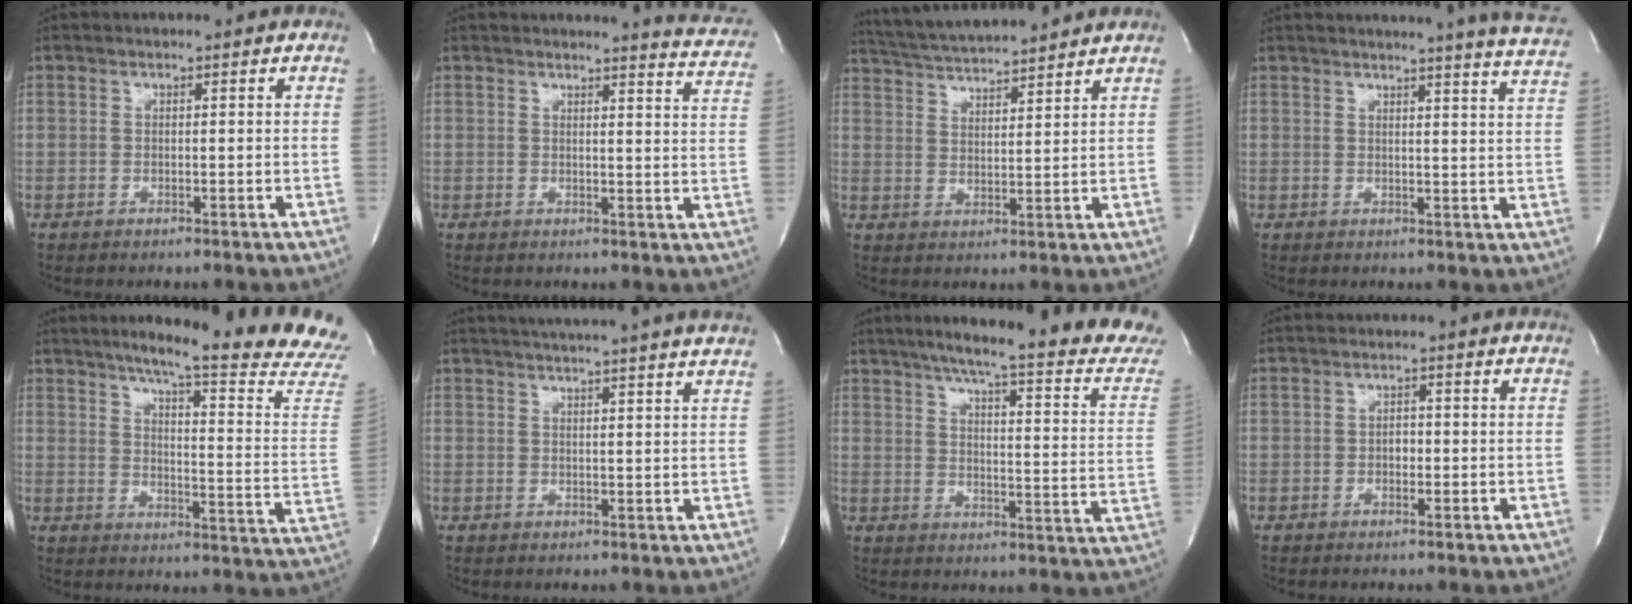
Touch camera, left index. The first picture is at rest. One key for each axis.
{"total": 8.6, "fx": 8.6, "fy": 0.0, "fz": 1.0, "tx": -0.003, "ty": -0.071, "tz": 0.068}
{"total": 11.4, "fx": 10.7, "fy": 0.0, "fz": 4.0, "tx": -0.081, "ty": 0.021, "tz": 0.174}
{"total": 13.6, "fx": 12.7, "fy": -1.3, "fz": 4.6, "tx": -0.066, "ty": -0.079, "tz": 0.127}
{"total": 23.0, "fx": 19.7, "fy": -0.7, "fz": 11.9, "tx": -0.170, "ty": -0.092, "tz": 0.239}
{"total": 16.9, "fx": 15.1, "fy": -0.6, "fz": 7.5, "tx": -0.126, "ty": 0.002, "tz": 0.187}
{"total": 25.7, "fx": 22.0, "fy": 0.9, "fz": 13.4, "tx": -0.194, "ty": -0.065, "tz": 0.266}
{"total": 1.2, "fx": -0.3, "fy": 0.9, "fz": 0.9, "tx": -0.013, "ty": 0.002, "tz": -0.005}